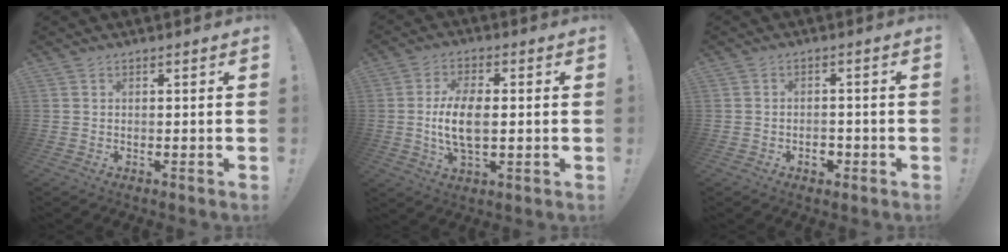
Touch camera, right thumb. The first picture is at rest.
{"total": 10.6, "force": [-0.2, 5.1, 9.2], "torque": [-0.170, -0.008, -0.007]}
{"total": 3.3, "force": [-1.7, 2.2, 1.7], "torque": [-0.017, 0.002, -0.030]}